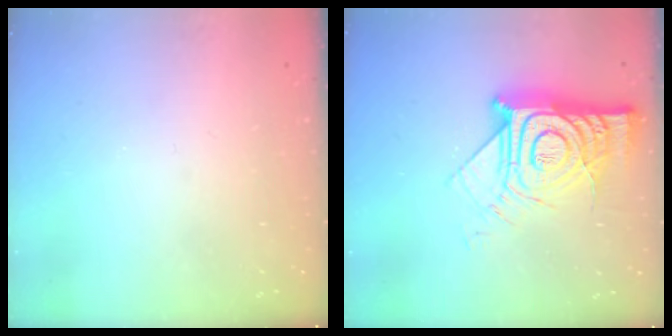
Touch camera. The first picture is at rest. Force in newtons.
{"total": 17.1, "press": 17.0, "slide": 1.5}